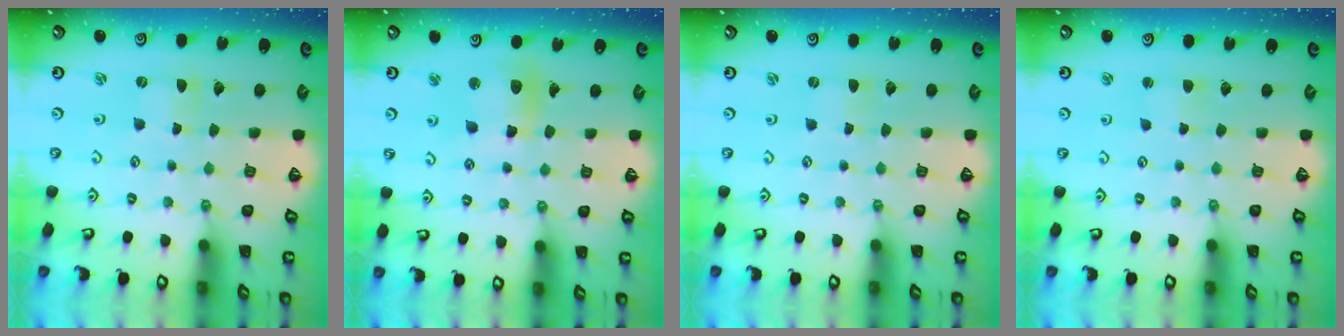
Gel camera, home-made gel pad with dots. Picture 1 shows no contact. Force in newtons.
{"total": 11.3, "press": 11.1, "slide": 2.2}
{"total": 0.0}
{"total": 2.7, "press": 2.6, "slide": 0.4}